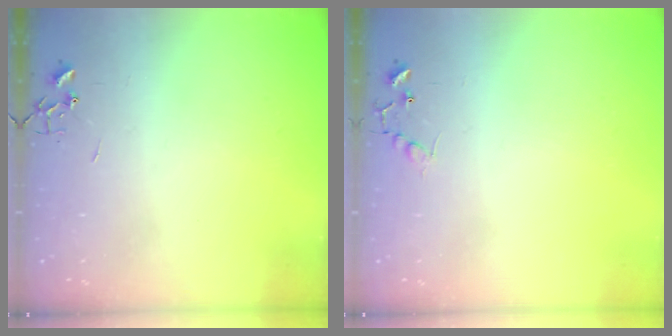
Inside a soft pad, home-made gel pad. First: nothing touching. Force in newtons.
{"total": 6.7, "press": 6.7, "slide": 0.4}